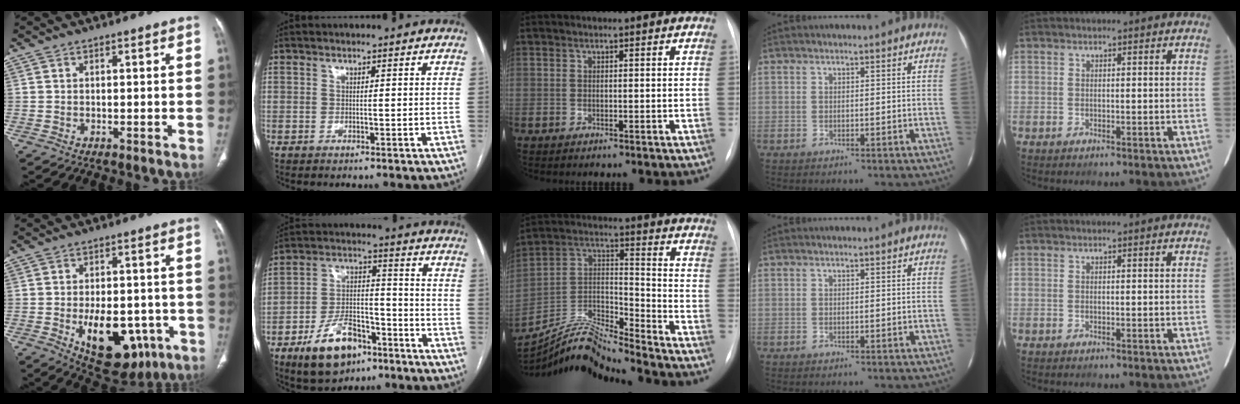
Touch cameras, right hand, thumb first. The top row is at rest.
{"thumb": {"total": 16.0, "force": [-5.5, 9.0, 12.1], "torque": [-0.147, 0.015, -0.059]}, "index": {"total": 12.5, "force": [-7.5, 6.5, 7.5], "torque": [-0.139, 0.014, -0.123]}, "middle": {"total": 13.7, "force": [-13.3, -1.4, 2.9], "torque": [-0.061, 0.036, -0.253]}}